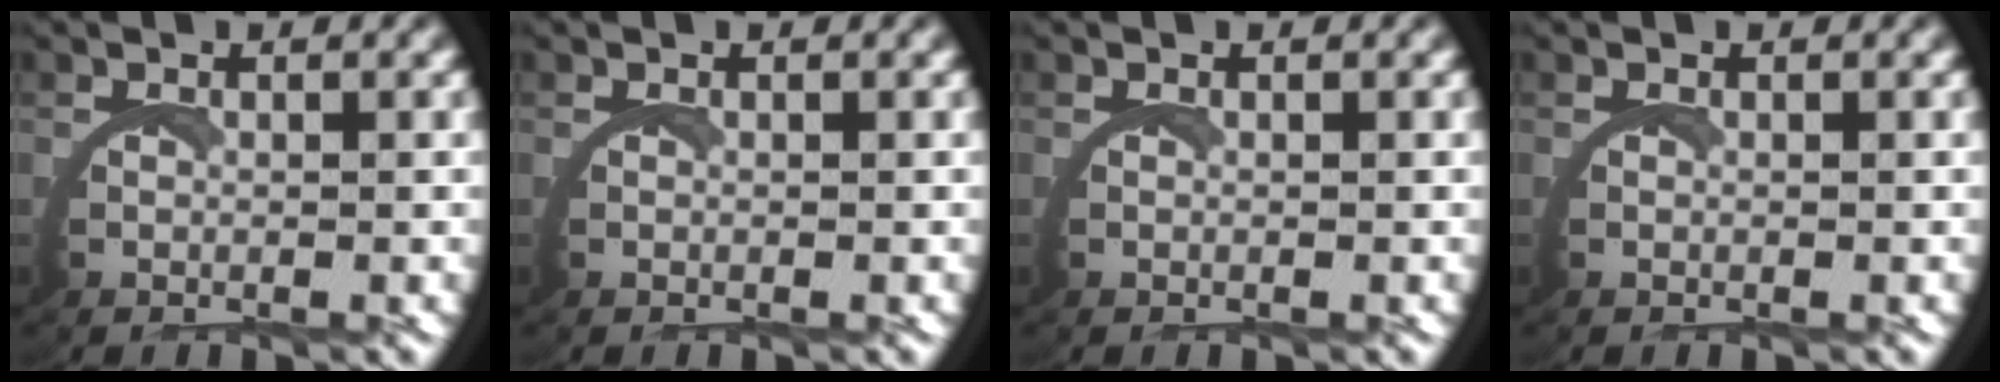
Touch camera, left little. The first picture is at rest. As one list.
[{"total": 0.0}, {"total": 0.0}, {"total": 0.0}]